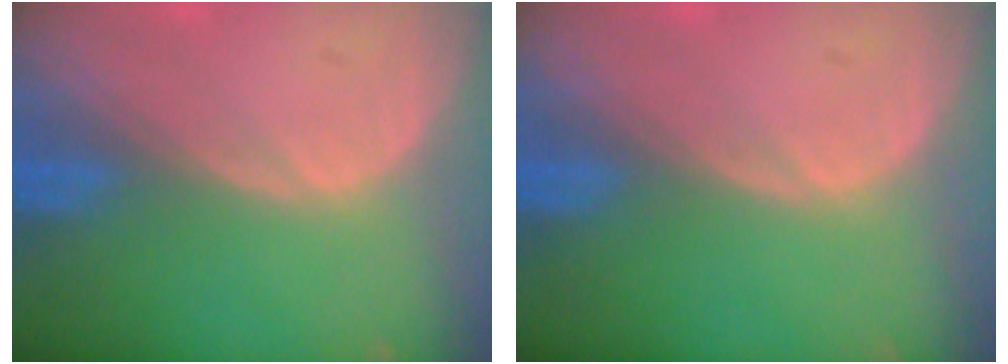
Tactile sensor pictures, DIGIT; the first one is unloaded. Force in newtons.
{"total": 0.0}